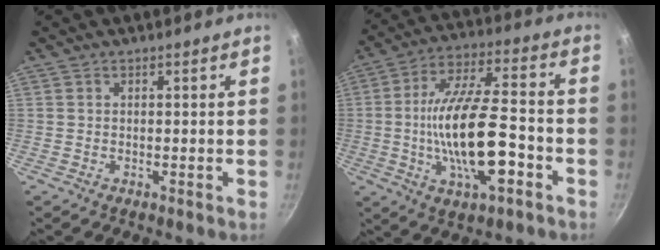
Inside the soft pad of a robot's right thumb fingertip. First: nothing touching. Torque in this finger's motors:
{"motor_torque": [2.14, 2.28, 2.14, -0.63, 0.77]}